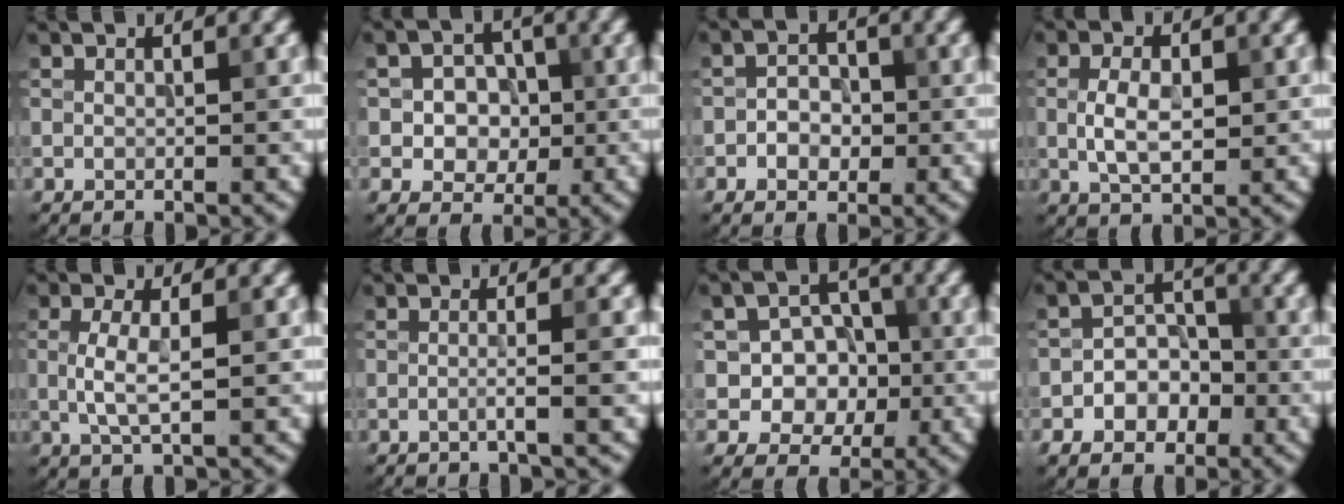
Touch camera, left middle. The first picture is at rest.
{"total": 4.1, "force": [-0.4, 3.5, 2.1], "torque": [-0.016, -0.003, -0.023]}
{"total": 2.6, "force": [-0.7, 2.0, 1.6], "torque": [-0.021, 0.002, -0.016]}
{"total": 4.0, "force": [0.0, 2.2, 3.4], "torque": [-0.071, 0.000, 0.002]}
{"total": 3.0, "force": [0.1, 0.8, 2.9], "torque": [-0.065, -0.001, 0.000]}
{"total": 2.2, "force": [-0.4, 0.5, 2.1], "torque": [-0.028, 0.000, -0.018]}
{"total": 6.6, "force": [-0.8, 5.6, 3.4], "torque": [-0.028, 0.008, -0.032]}
{"total": 4.1, "force": [-1.8, 3.0, 2.2], "torque": [-0.028, 0.001, -0.032]}